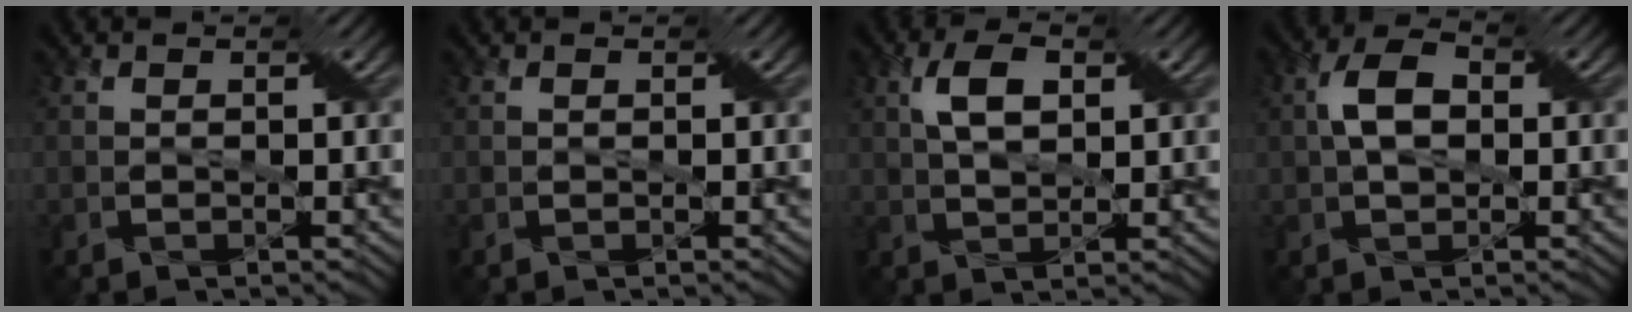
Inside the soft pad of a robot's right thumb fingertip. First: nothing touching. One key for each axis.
{"total": 0.0}
{"total": 4.8, "fx": 1.8, "fy": 2.2, "fz": 3.9, "tx": -0.075, "ty": 0.009, "tz": 0.032}
{"total": 5.4, "fx": 0.6, "fy": 3.1, "fz": 4.3, "tx": -0.087, "ty": 0.011, "tz": 0.003}